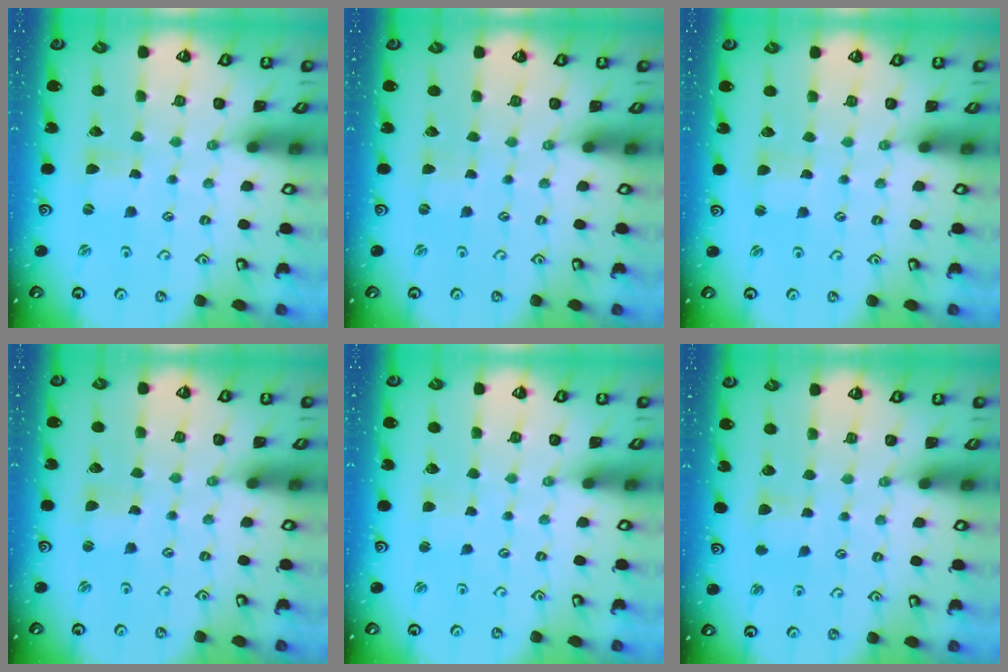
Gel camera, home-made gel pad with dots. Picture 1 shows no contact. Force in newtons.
{"total": 0.5, "press": 0.4, "slide": 0.3}
{"total": 1.2, "press": 1.2, "slide": 0.2}
{"total": 0.8, "press": 0.8, "slide": 0.3}
{"total": 1.7, "press": 1.6, "slide": 0.2}
{"total": 3.6, "press": 3.6, "slide": 0.6}